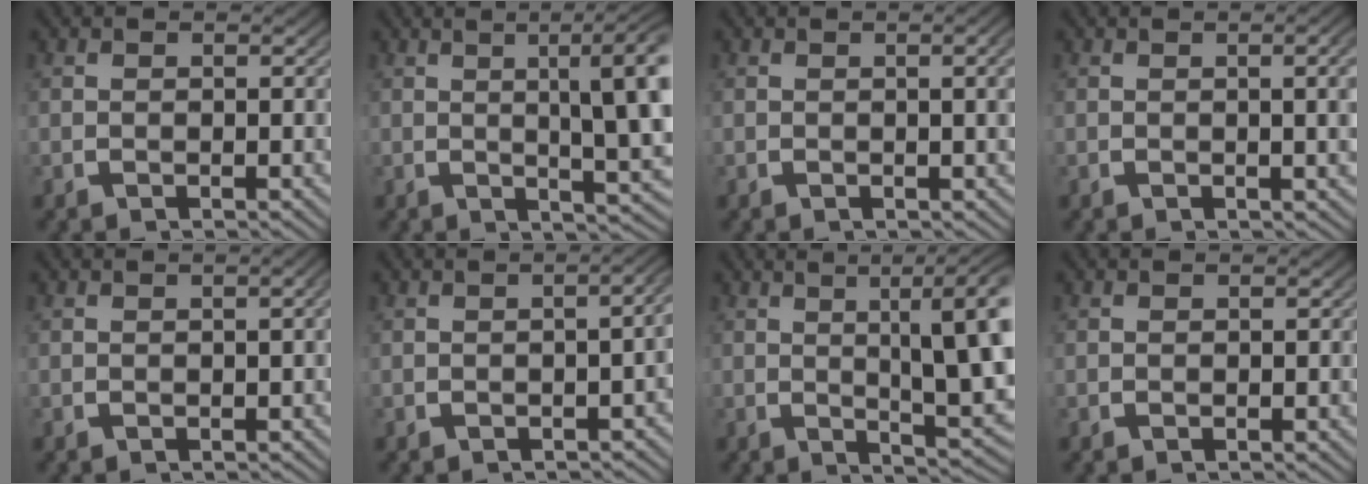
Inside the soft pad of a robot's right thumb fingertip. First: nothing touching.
{"total": 9.6, "force": [2.4, 3.7, 8.5], "torque": [-0.096, 0.010, 0.029]}
{"total": 1.7, "force": [0.2, 0.2, 1.7], "torque": [-0.019, 0.002, 0.005]}
{"total": 2.4, "force": [0.3, 0.4, 2.4], "torque": [-0.025, 0.003, 0.005]}
{"total": 0.8, "force": [-0.1, 0.1, 0.8], "torque": [-0.009, 0.005, -0.001]}
{"total": 2.9, "force": [-0.9, 0.8, 2.6], "torque": [-0.029, 0.009, -0.012]}
{"total": 10.6, "force": [2.4, 4.3, 9.3], "torque": [-0.109, 0.007, 0.031]}
{"total": 0.0}